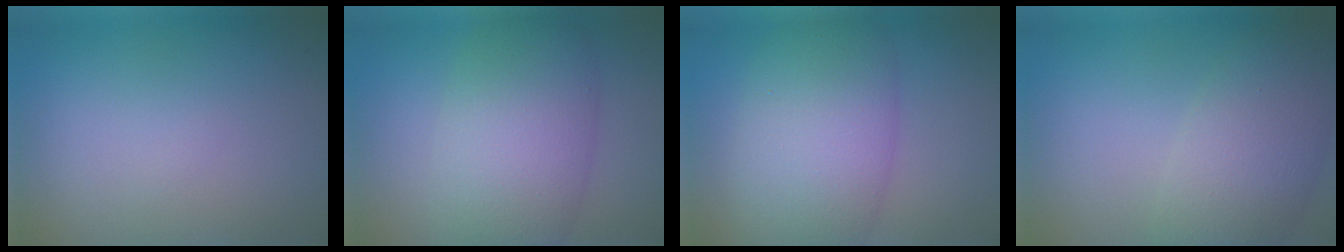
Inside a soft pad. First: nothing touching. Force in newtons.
{"total": 8.0, "press": 8.0, "slide": 0.4}
{"total": 8.7, "press": 8.7, "slide": 0.5}
{"total": 6.3, "press": 6.3, "slide": 0.1}